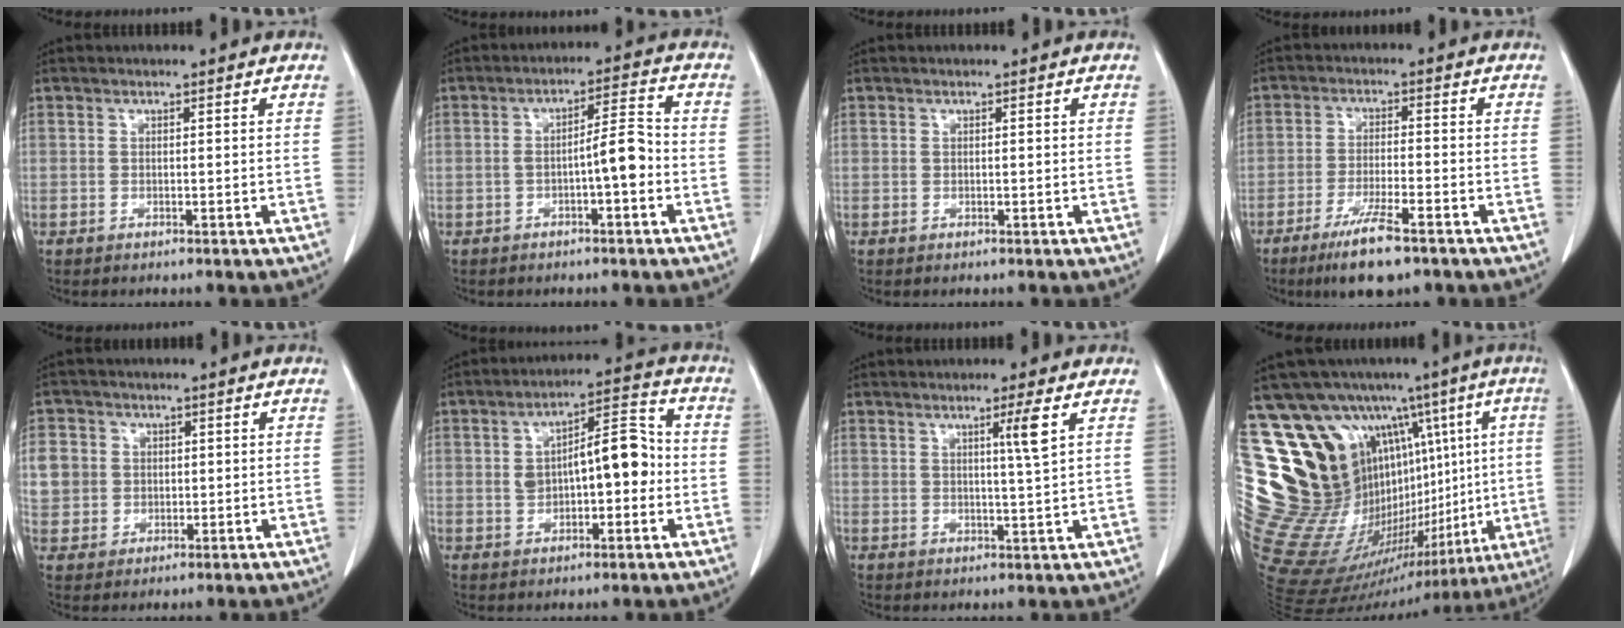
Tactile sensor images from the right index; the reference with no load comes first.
{"total": 5.5, "force": [-1.6, 0.7, 5.2], "torque": [-0.081, 0.019, -0.025]}
{"total": 0.0}
{"total": 8.2, "force": [-5.4, 1.1, 6.1], "torque": [-0.111, -0.017, -0.090]}
{"total": 8.1, "force": [1.4, 7.7, 2.1], "torque": [-0.061, 0.020, 0.037]}
{"total": 10.1, "force": [-0.1, 3.9, 9.4], "torque": [-0.151, 0.038, 0.001]}
{"total": 3.8, "force": [1.8, -0.9, 3.2], "torque": [-0.053, -0.011, 0.033]}
{"total": 31.0, "force": [7.8, 18.1, 23.9], "torque": [-0.388, 0.102, 0.164]}